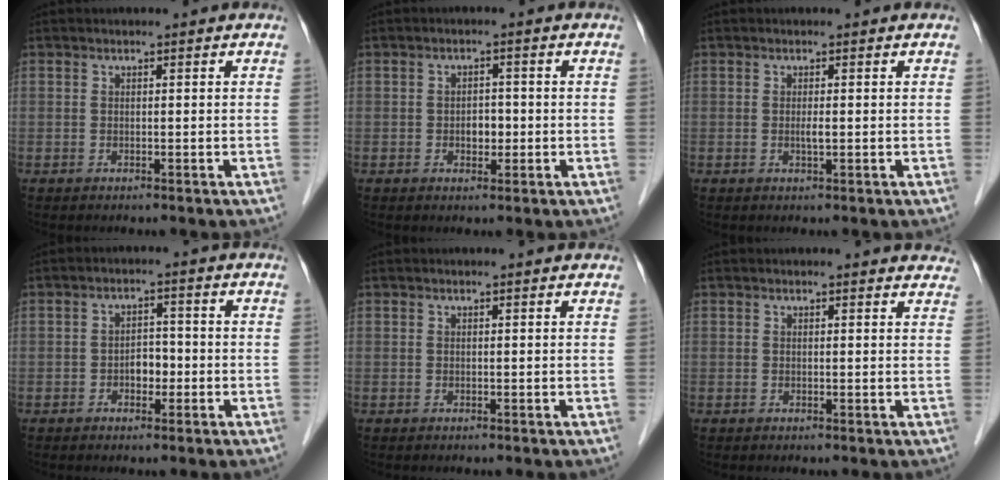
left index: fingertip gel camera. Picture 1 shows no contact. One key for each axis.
{"total": 2.4, "fx": -0.5, "fy": 1.6, "fz": 1.8, "tx": -0.024, "ty": 0.005, "tz": -0.006}
{"total": 1.0, "fx": 0.0, "fy": 0.1, "fz": 1.0, "tx": -0.021, "ty": -0.003, "tz": -0.001}
{"total": 2.9, "fx": -1.0, "fy": 1.8, "fz": 2.0, "tx": -0.028, "ty": 0.008, "tz": -0.018}
{"total": 0.9, "fx": 0.8, "fy": 0.0, "fz": 0.2, "tx": -0.011, "ty": 0.004, "tz": 0.010}
{"total": 6.1, "fx": 5.9, "fy": 1.3, "fz": 1.0, "tx": 0.010, "ty": -0.002, "tz": 0.038}